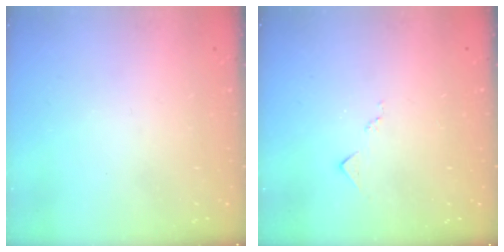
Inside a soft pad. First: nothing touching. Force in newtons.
{"total": 6.3, "press": 6.3, "slide": 0.6}